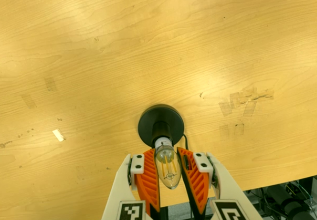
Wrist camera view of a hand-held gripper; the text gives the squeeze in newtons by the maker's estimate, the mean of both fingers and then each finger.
{"total": 13.5, "left": 13.4, "right": 13.6}